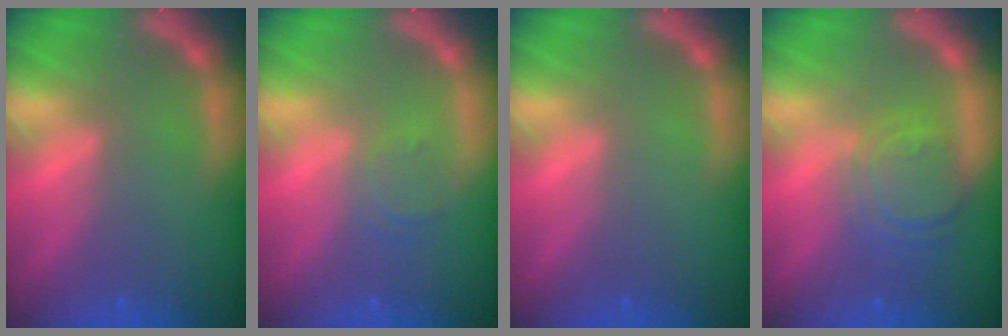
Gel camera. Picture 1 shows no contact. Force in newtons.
{"total": 1.9}
{"total": 0.0}
{"total": 5.6}